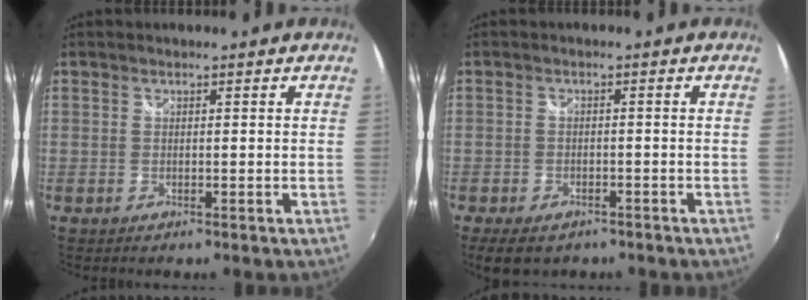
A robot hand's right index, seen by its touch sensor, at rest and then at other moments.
{"total": 7.0, "force": [-4.9, 3.6, 3.4], "torque": [-0.081, -0.017, -0.073]}